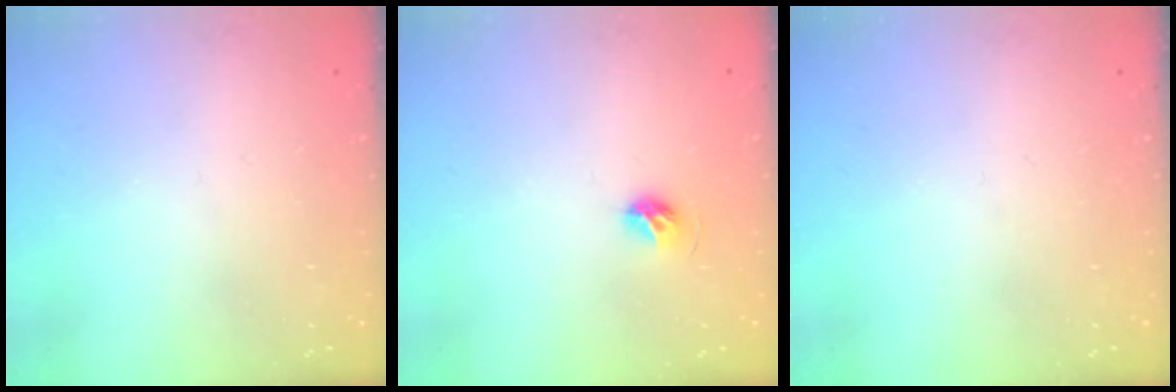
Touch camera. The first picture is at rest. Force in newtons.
{"total": 5.3, "press": 5.2, "slide": 0.9}
{"total": 0.0}